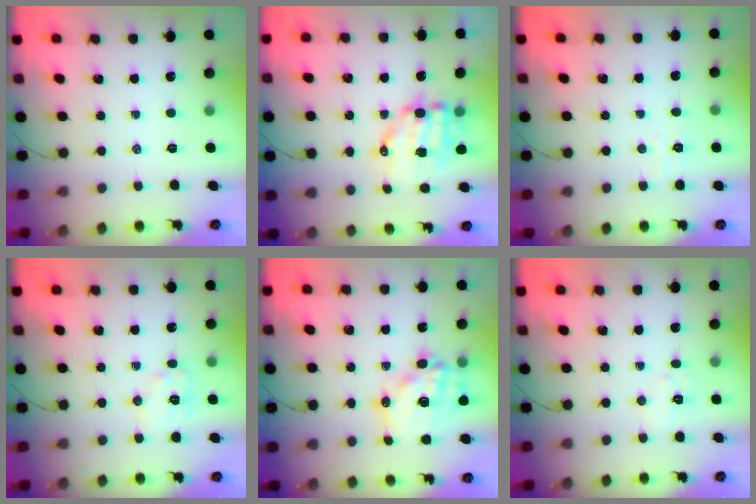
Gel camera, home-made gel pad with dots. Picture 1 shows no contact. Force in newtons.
{"total": 9.3, "press": 9.1, "slide": 2.1}
{"total": 2.5, "press": 2.4, "slide": 0.8}
{"total": 7.7, "press": 7.6, "slide": 0.5}
{"total": 15.6, "press": 15.2, "slide": 3.4}
{"total": 4.8, "press": 4.8, "slide": 0.9}